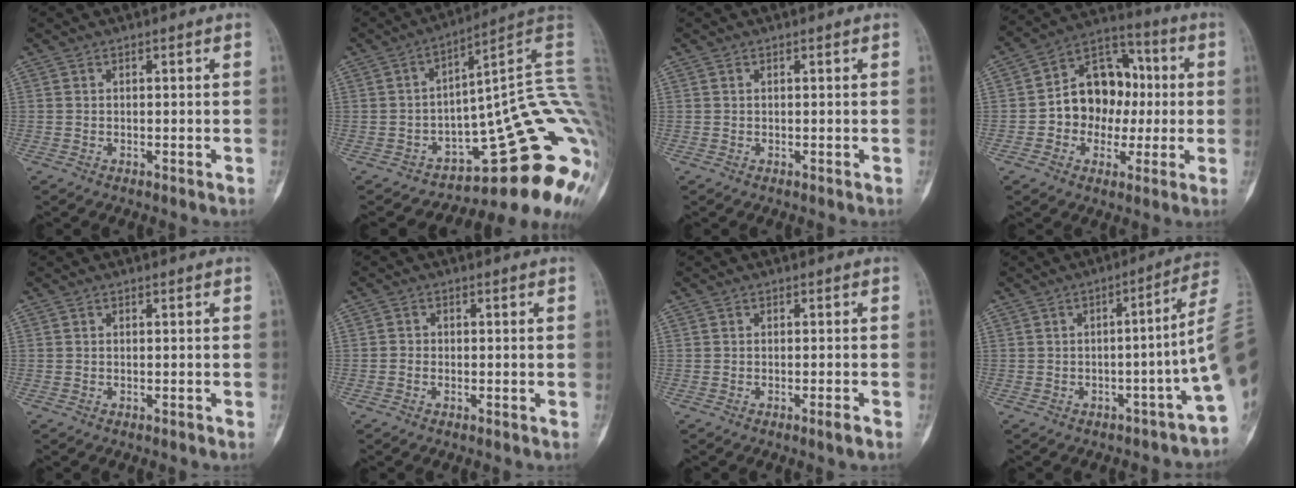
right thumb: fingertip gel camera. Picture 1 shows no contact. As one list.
[{"total": 26.5, "force": [-4.2, 8.9, 24.6], "torque": [-0.226, 0.046, -0.043]}, {"total": 0.0}, {"total": 14.4, "force": [-0.5, 11.5, 8.7], "torque": [-0.083, 0.038, -0.016]}, {"total": 0.0}, {"total": 0.9, "force": [-0.4, 0.8, 0.2], "torque": [0.004, 0.004, -0.010]}, {"total": 1.6, "force": [-0.9, 0.1, 1.3], "torque": [-0.024, -0.002, -0.017]}, {"total": 11.4, "force": [-1.1, 1.3, 11.3], "torque": [-0.134, 0.034, -0.018]}]